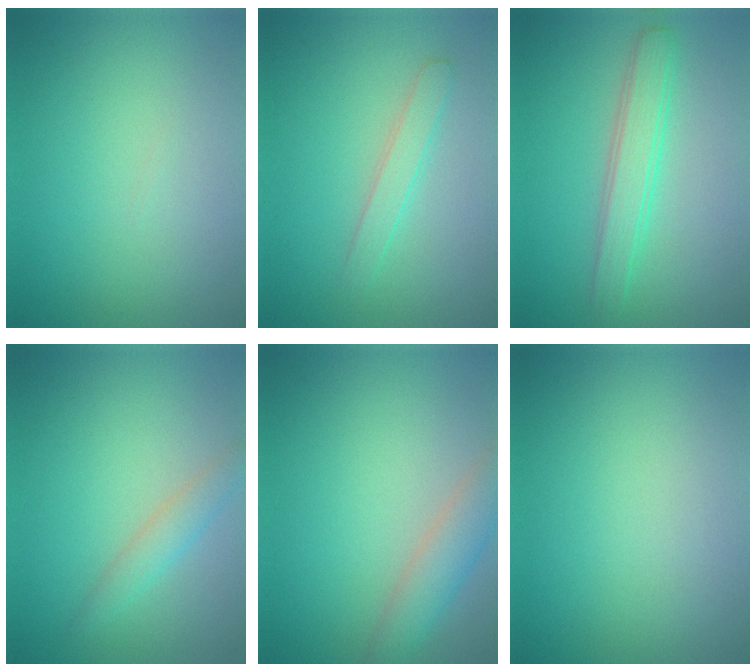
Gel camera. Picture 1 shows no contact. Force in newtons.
{"total": 1.7, "press": 1.7, "slide": 0.1}
{"total": 3.2, "press": 3.2, "slide": 0.1}
{"total": 2.0, "press": 2.0, "slide": 0.0}
{"total": 3.5, "press": 3.5, "slide": 0.2}
{"total": 0.0}